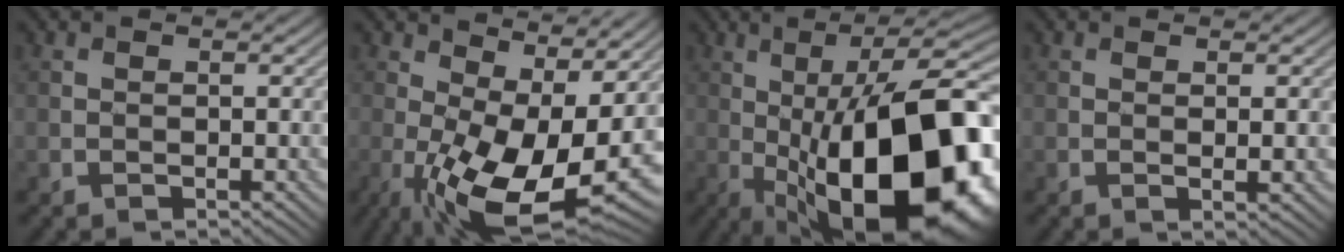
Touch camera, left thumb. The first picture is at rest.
{"total": 13.6, "force": [-0.8, 5.5, 12.4], "torque": [-0.218, -0.013, -0.004]}
{"total": 22.2, "force": [-4.0, 8.3, 20.2], "torque": [-0.272, 0.018, -0.068]}
{"total": 1.3, "force": [0.3, 0.1, 1.2], "torque": [-0.019, 0.000, 0.004]}